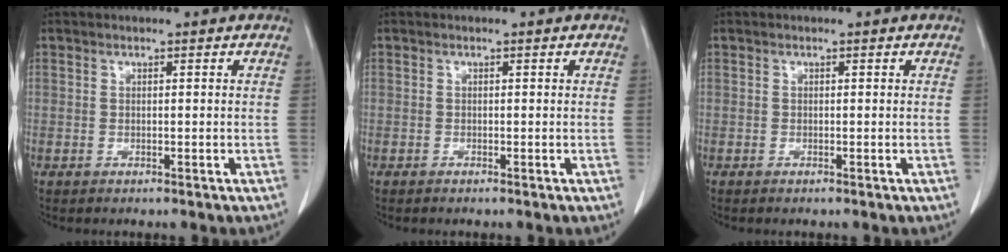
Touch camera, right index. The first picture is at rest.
{"total": 0.0}
{"total": 0.0}